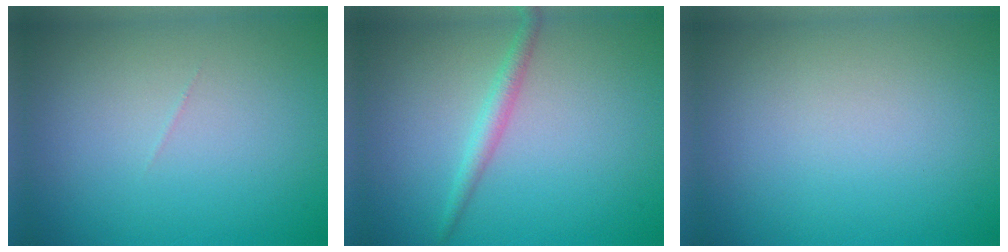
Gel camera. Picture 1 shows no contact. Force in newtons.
{"total": 1.7, "press": 1.7, "slide": 0.0}
{"total": 0.0}